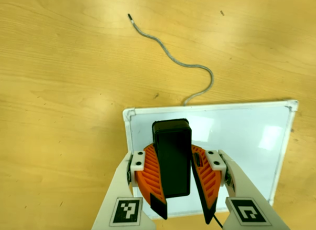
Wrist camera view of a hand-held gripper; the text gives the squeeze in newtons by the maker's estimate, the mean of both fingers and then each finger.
{"total": 11.3, "left": 10.7, "right": 11.9}